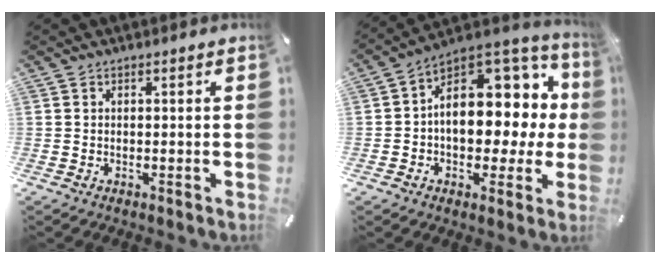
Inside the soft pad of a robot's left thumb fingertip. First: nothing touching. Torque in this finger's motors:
{"motor_torque": [2.45, 2.56, 1.28, 0.14, 0.42]}